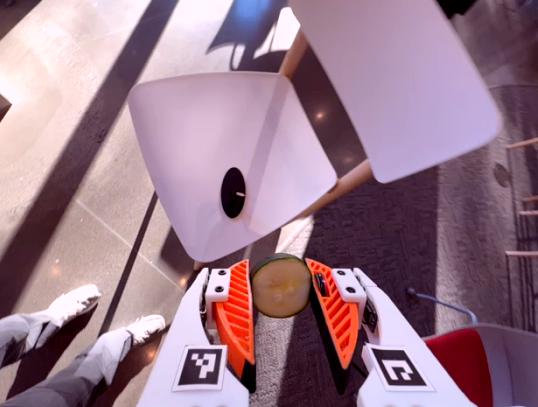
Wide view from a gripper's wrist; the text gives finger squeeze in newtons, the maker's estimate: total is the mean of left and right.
{"total": 8.8, "left": 8.8, "right": 8.8}